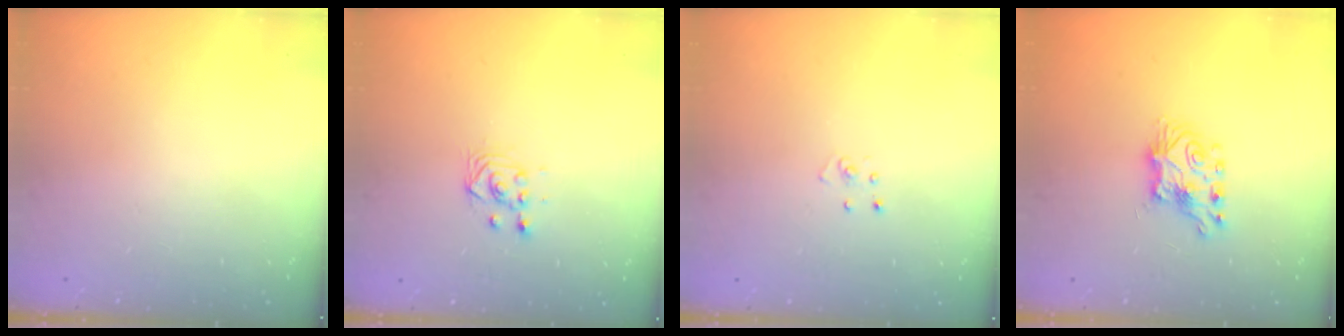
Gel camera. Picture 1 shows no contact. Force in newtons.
{"total": 3.2, "press": 2.9, "slide": 1.4}
{"total": 2.5, "press": 2.5, "slide": 0.3}
{"total": 7.3, "press": 7.2, "slide": 0.6}